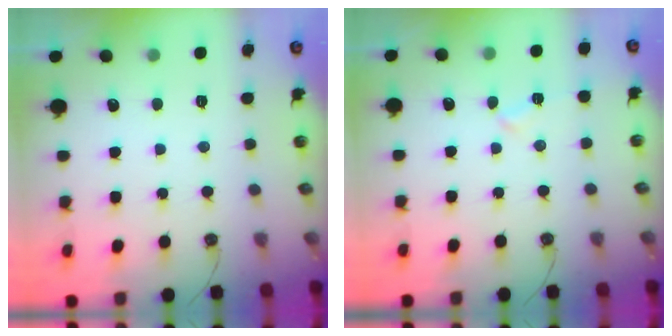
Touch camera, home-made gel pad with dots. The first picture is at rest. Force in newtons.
{"total": 5.2, "press": 4.7, "slide": 2.3}